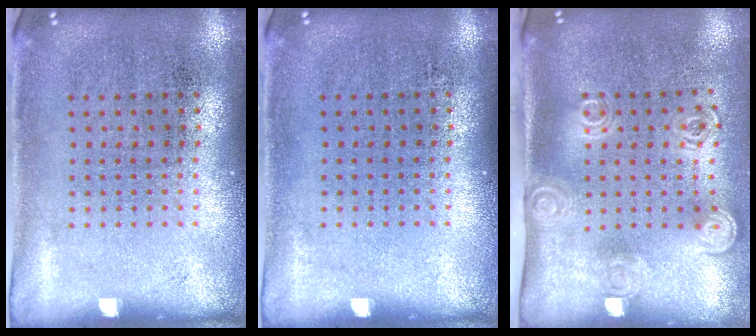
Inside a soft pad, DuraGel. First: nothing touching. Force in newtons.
{"total": 0.0}
{"total": 2.0, "press": 1.4, "slide": 1.4}